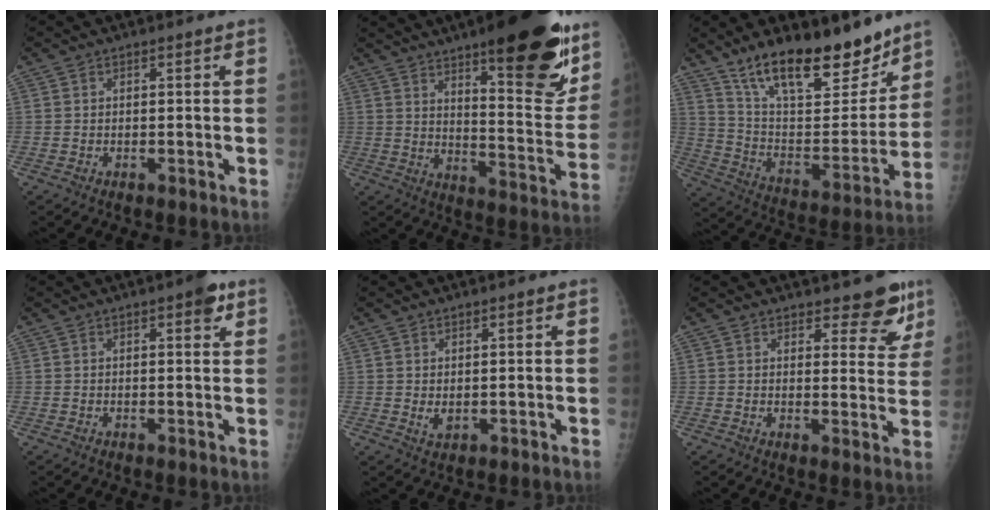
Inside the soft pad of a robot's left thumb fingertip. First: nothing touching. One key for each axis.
{"total": 23.8, "fx": 14.2, "fy": 6.4, "fz": 18.0, "tx": -0.207, "ty": -0.078, "tz": 0.206}
{"total": 23.3, "fx": 17.0, "fy": 8.5, "fz": 13.4, "tx": -0.170, "ty": -0.089, "tz": 0.284}
{"total": 3.3, "fx": 1.8, "fy": 1.0, "fz": 2.5, "tx": -0.026, "ty": -0.005, "tz": 0.018}
{"total": 2.4, "fx": 0.5, "fy": 1.3, "fz": 1.9, "tx": -0.028, "ty": -0.009, "tz": 0.014}
{"total": 7.7, "fx": 6.0, "fy": 3.1, "fz": 3.6, "tx": -0.008, "ty": -0.041, "tz": 0.068}